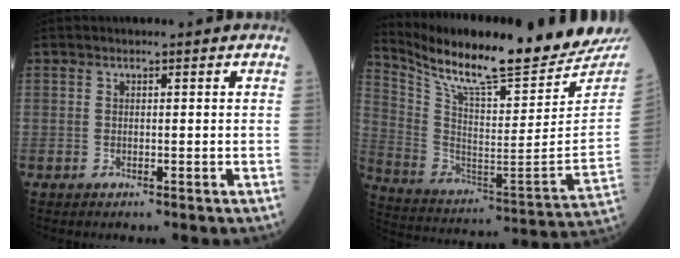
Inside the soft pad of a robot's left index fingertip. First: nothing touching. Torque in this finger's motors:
{"motor_torque": [0.26, -0.60, 0.37, 0.11]}